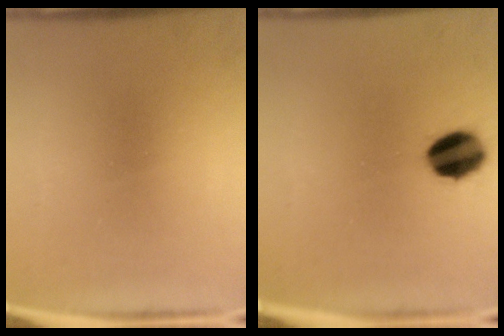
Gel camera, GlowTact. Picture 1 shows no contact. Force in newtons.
{"total": 9.9}